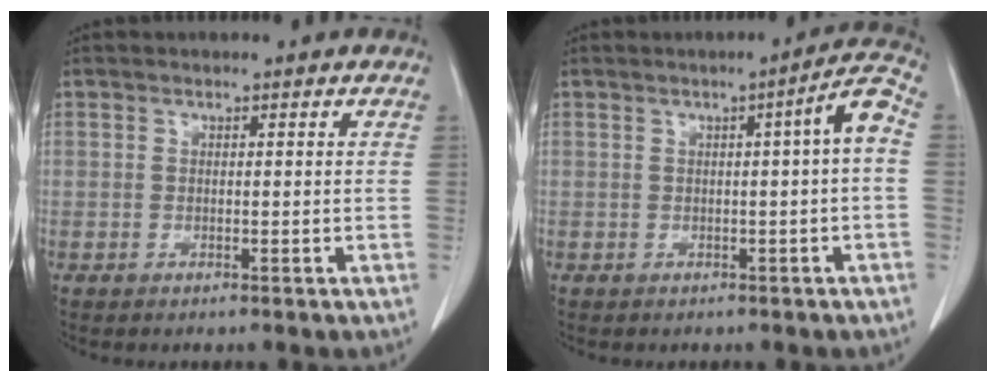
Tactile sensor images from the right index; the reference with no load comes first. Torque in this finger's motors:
{"motor_torque": [0.49, -0.13, 0.16, 0.04]}